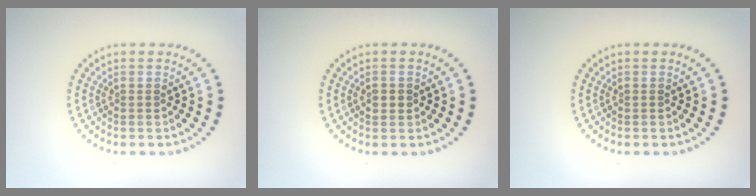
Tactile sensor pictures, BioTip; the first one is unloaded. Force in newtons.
{"total": 1.1, "press": 1.0, "slide": 0.2}
{"total": 0.0}